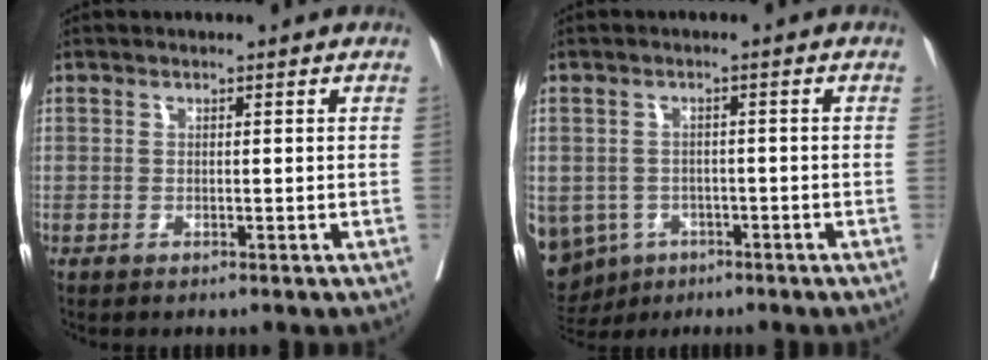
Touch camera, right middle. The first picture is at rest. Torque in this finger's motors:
{"motor_torque": [0.71, 0.00, 1.05, 0.21]}